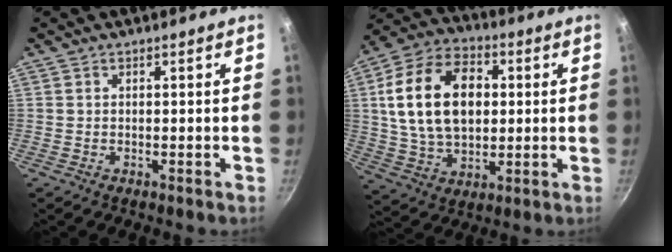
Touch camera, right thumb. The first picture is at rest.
{"total": 19.4, "force": [2.8, 12.9, 14.2], "torque": [-0.230, 0.011, 0.045]}